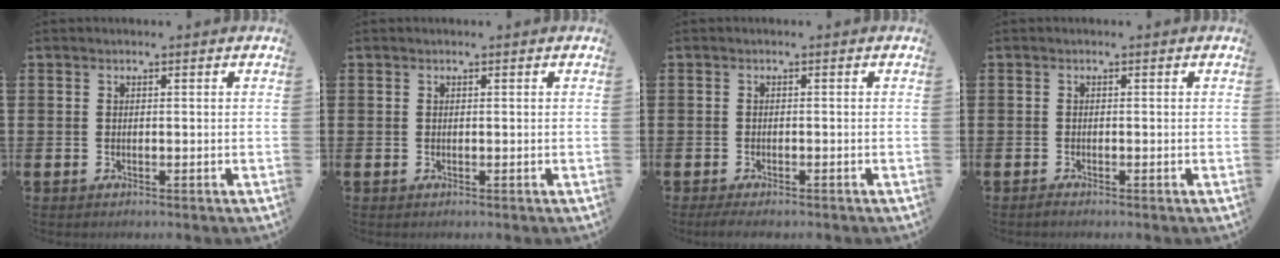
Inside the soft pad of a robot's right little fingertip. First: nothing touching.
{"total": 0.0}
{"total": 1.0, "force": [-0.8, 0.2, 0.6], "torque": [-0.012, -0.001, -0.016]}
{"total": 0.6, "force": [-0.5, 0.1, 0.3], "torque": [-0.006, -0.003, -0.009]}